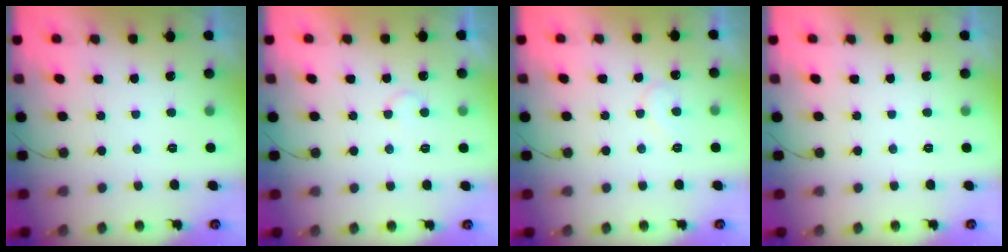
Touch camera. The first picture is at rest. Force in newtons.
{"total": 3.2, "press": 3.2, "slide": 0.3}
{"total": 5.5, "press": 5.5, "slide": 0.5}
{"total": 0.0}